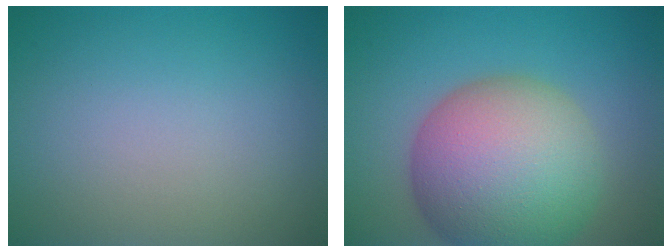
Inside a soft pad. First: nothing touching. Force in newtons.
{"total": 13.2, "press": 13.2, "slide": 0.6}